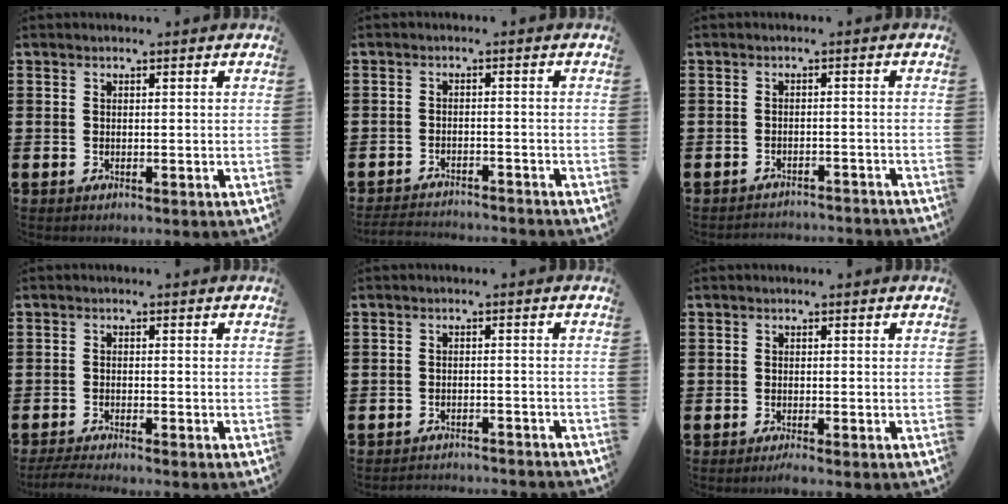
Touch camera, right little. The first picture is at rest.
{"total": 2.5, "force": [-2.4, -0.1, 0.0], "torque": [-0.003, 0.002, -0.052]}
{"total": 1.9, "force": [-1.9, -0.1, -0.1], "torque": [-0.002, 0.005, -0.041]}
{"total": 1.7, "force": [-1.4, 0.0, 0.9], "torque": [-0.014, 0.001, -0.026]}
{"total": 1.9, "force": [-1.9, -0.1, -0.1], "torque": [-0.001, 0.005, -0.041]}
{"total": 0.9, "force": [-0.6, 0.0, 0.7], "torque": [-0.010, -0.002, -0.011]}